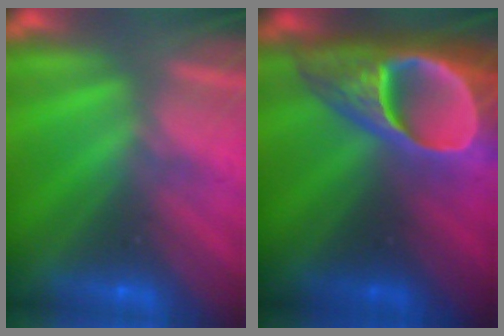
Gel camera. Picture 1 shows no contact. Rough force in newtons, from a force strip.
{"total": 9.1}